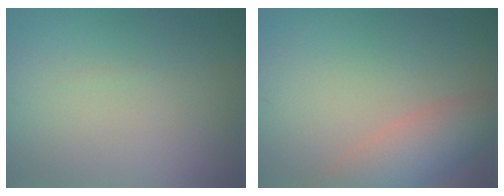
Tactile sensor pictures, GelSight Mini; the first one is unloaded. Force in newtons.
{"total": 4.8, "press": 4.8, "slide": 0.5}